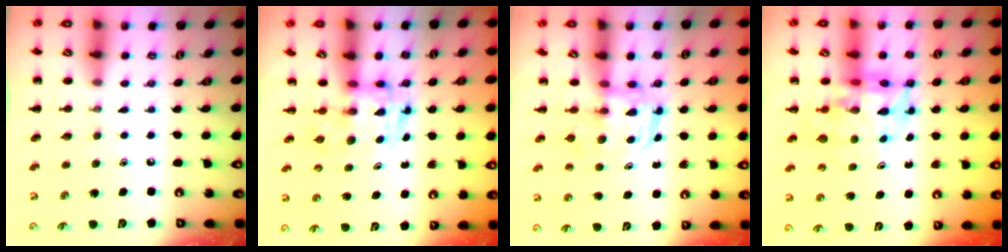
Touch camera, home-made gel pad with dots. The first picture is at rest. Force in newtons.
{"total": 3.4, "press": 3.4, "slide": 0.6}
{"total": 2.7, "press": 2.7, "slide": 0.3}
{"total": 9.5, "press": 8.9, "slide": 3.4}